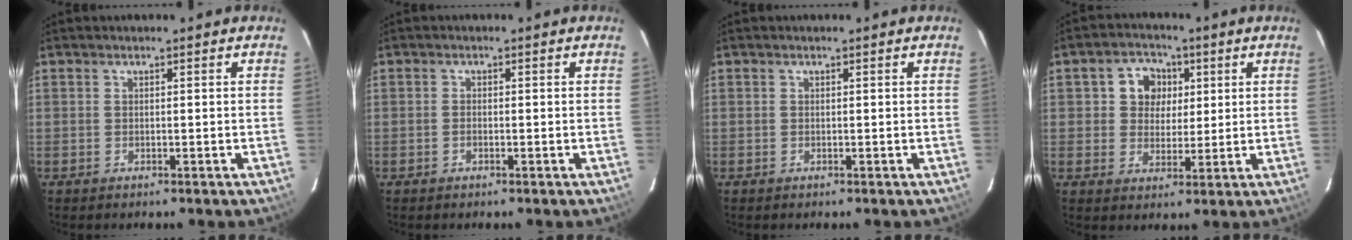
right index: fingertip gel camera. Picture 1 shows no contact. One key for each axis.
{"total": 1.0, "fx": -0.5, "fy": 0.5, "fz": 0.7, "tx": -0.015, "ty": 0.002, "tz": -0.010}
{"total": 0.0}
{"total": 7.1, "fx": 1.8, "fy": 6.2, "fz": 2.9, "tx": -0.054, "ty": 0.018, "tz": 0.030}